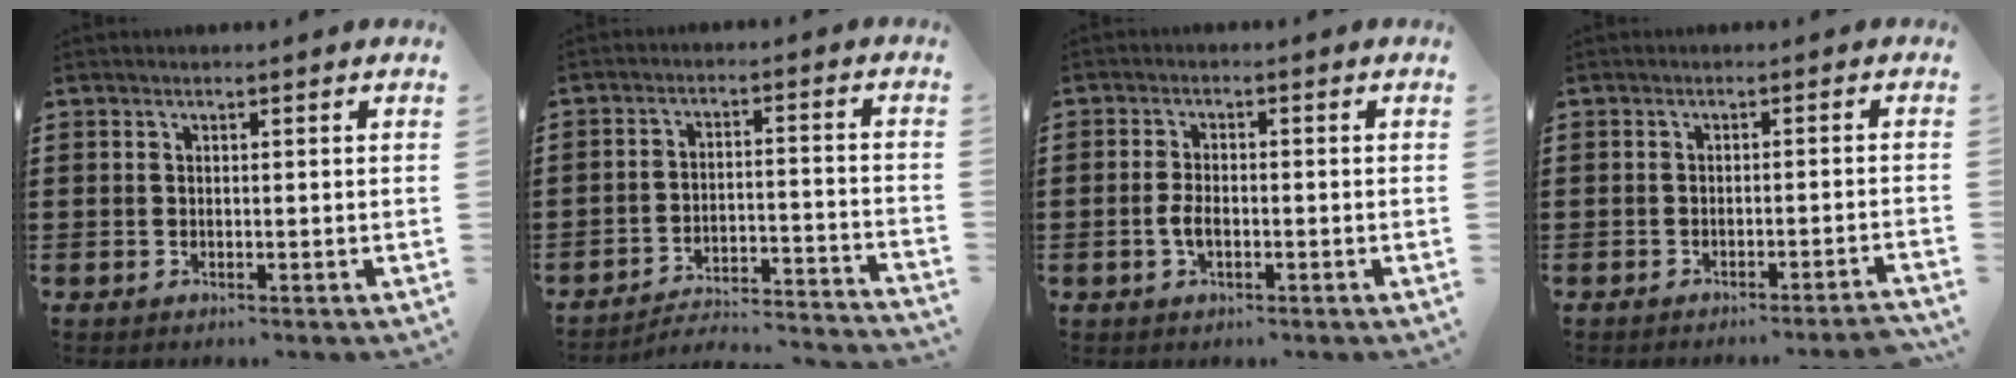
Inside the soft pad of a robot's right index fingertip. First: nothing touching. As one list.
[{"total": 3.0, "force": [-2.9, 0.0, 0.9], "torque": [-0.027, -0.014, -0.065]}, {"total": 2.7, "force": [-0.8, 1.2, 2.4], "torque": [-0.061, -0.007, -0.017]}, {"total": 1.7, "force": [-1.5, -0.4, 0.6], "torque": [-0.010, 0.001, -0.029]}]